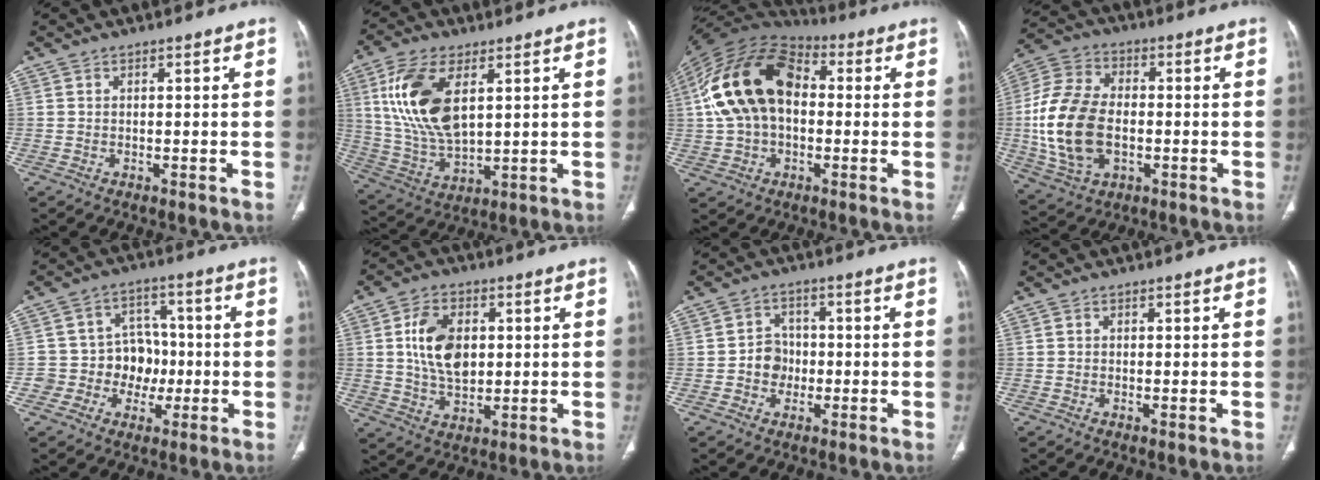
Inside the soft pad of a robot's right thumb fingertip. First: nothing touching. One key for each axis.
{"total": 16.0, "fx": 4.8, "fy": 8.0, "fz": 12.9, "tx": -0.264, "ty": -0.017, "tz": 0.103}
{"total": 19.4, "fx": 1.6, "fy": 12.9, "fz": 14.4, "tx": -0.269, "ty": 0.032, "tz": 0.022}
{"total": 17.8, "fx": -1.6, "fy": 11.4, "fz": 13.5, "tx": -0.275, "ty": 0.012, "tz": -0.023}
{"total": 9.7, "fx": -1.7, "fy": 8.9, "fz": 3.6, "tx": 0.006, "ty": 0.033, "tz": -0.027}
{"total": 11.0, "fx": 1.7, "fy": 7.2, "fz": 8.1, "tx": -0.131, "ty": -0.007, "tz": 0.036}
{"total": 5.0, "fx": -0.9, "fy": 4.5, "fz": 1.9, "tx": -0.003, "ty": 0.013, "tz": -0.021}
{"total": 0.5, "fx": -0.1, "fy": 0.2, "fz": 0.5, "tx": -0.013, "ty": -0.003, "tz": -0.002}